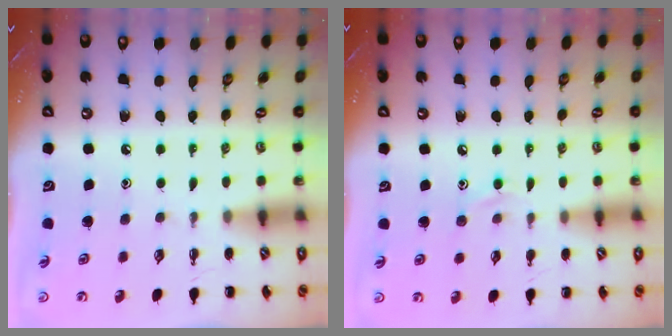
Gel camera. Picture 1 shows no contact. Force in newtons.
{"total": 6.7, "press": 6.2, "slide": 2.4}